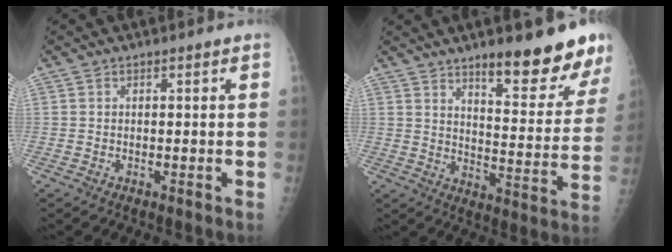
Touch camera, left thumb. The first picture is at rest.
{"total": 17.4, "force": [12.0, 4.1, 11.9], "torque": [-0.121, -0.080, 0.175]}